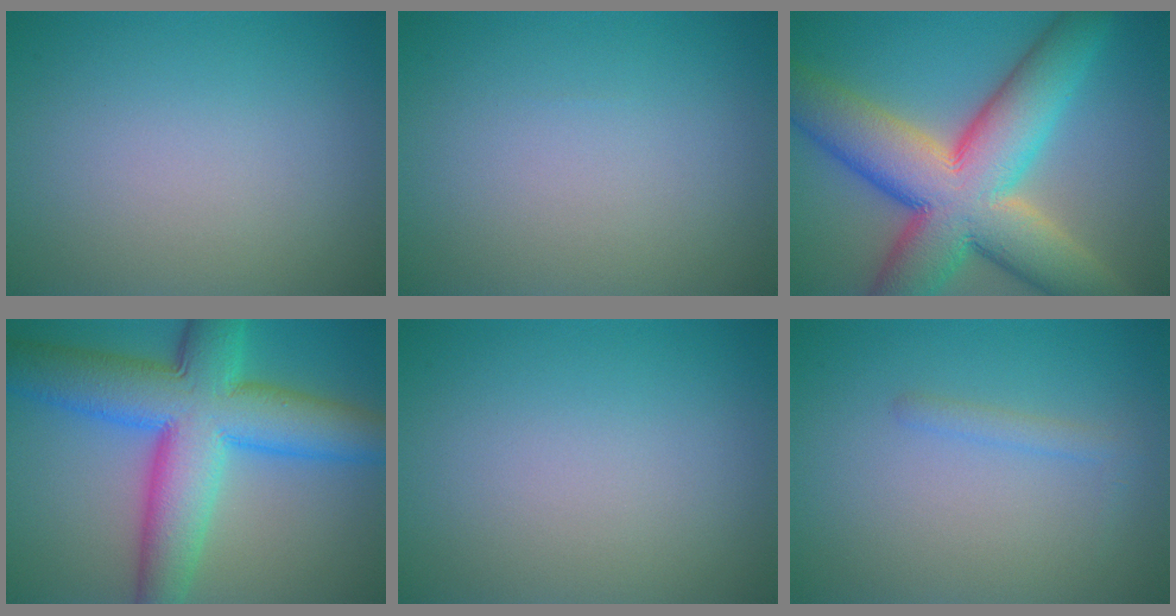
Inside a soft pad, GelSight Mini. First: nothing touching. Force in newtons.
{"total": 0.0}
{"total": 14.1, "press": 14.1, "slide": 0.6}
{"total": 12.0, "press": 12.0, "slide": 0.1}
{"total": 0.0}
{"total": 1.1, "press": 1.1, "slide": 0.0}